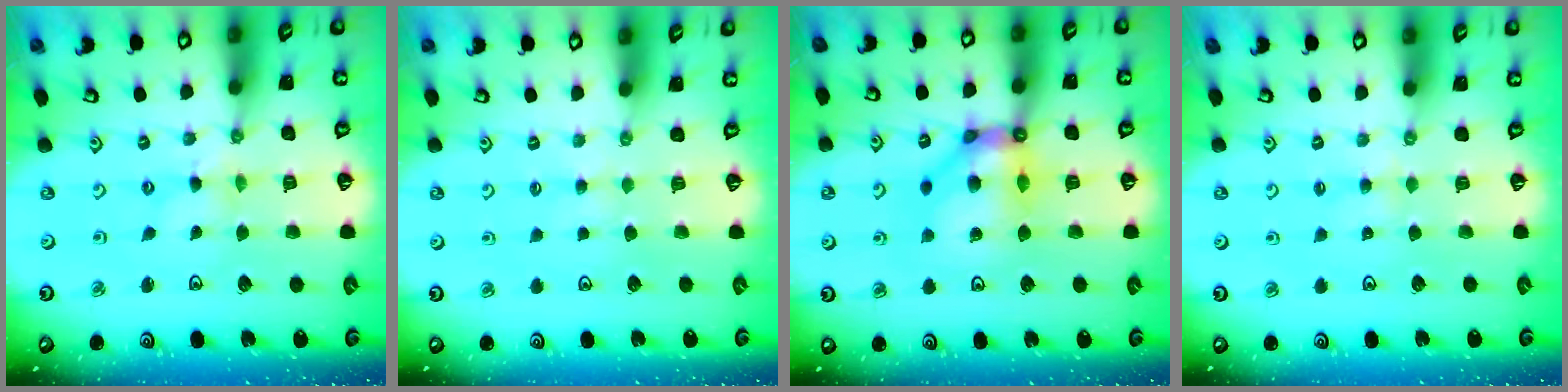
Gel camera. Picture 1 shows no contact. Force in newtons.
{"total": 2.4, "press": 2.4, "slide": 0.4}
{"total": 12.2, "press": 12.1, "slide": 1.5}
{"total": 2.0, "press": 2.0, "slide": 0.3}